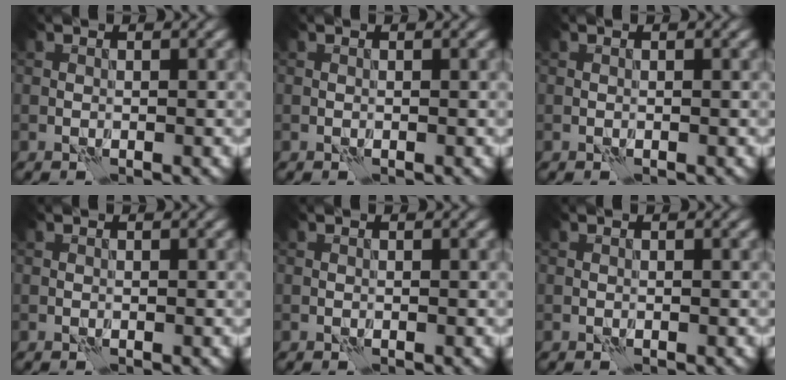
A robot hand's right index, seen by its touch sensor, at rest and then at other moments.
{"total": 0.0}
{"total": 0.0}
{"total": 0.0}
{"total": 0.0}
{"total": 0.0}